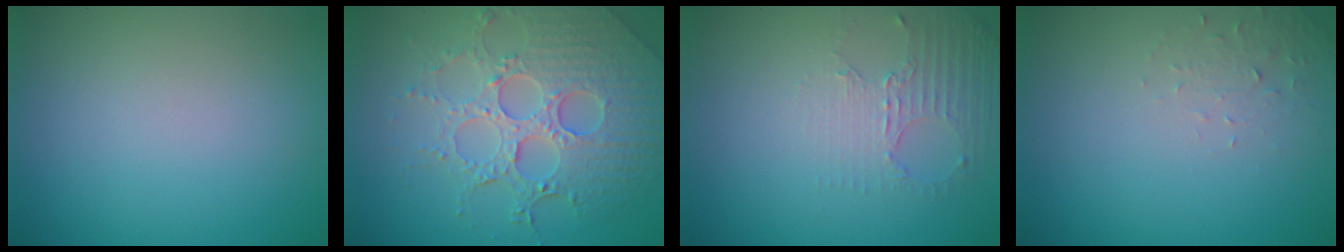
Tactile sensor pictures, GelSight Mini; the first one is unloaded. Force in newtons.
{"total": 7.1, "press": 5.5, "slide": 4.6}
{"total": 2.6, "press": 2.0, "slide": 1.7}
{"total": 1.6, "press": 1.6, "slide": 0.4}